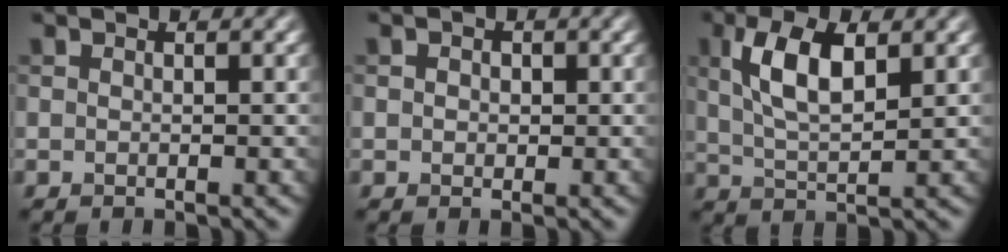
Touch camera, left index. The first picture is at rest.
{"total": 1.0, "force": [0.2, 0.9, 0.4], "torque": [-0.005, 0.001, 0.000]}
{"total": 5.5, "force": [1.9, 2.1, 4.7], "torque": [-0.096, 0.004, 0.036]}